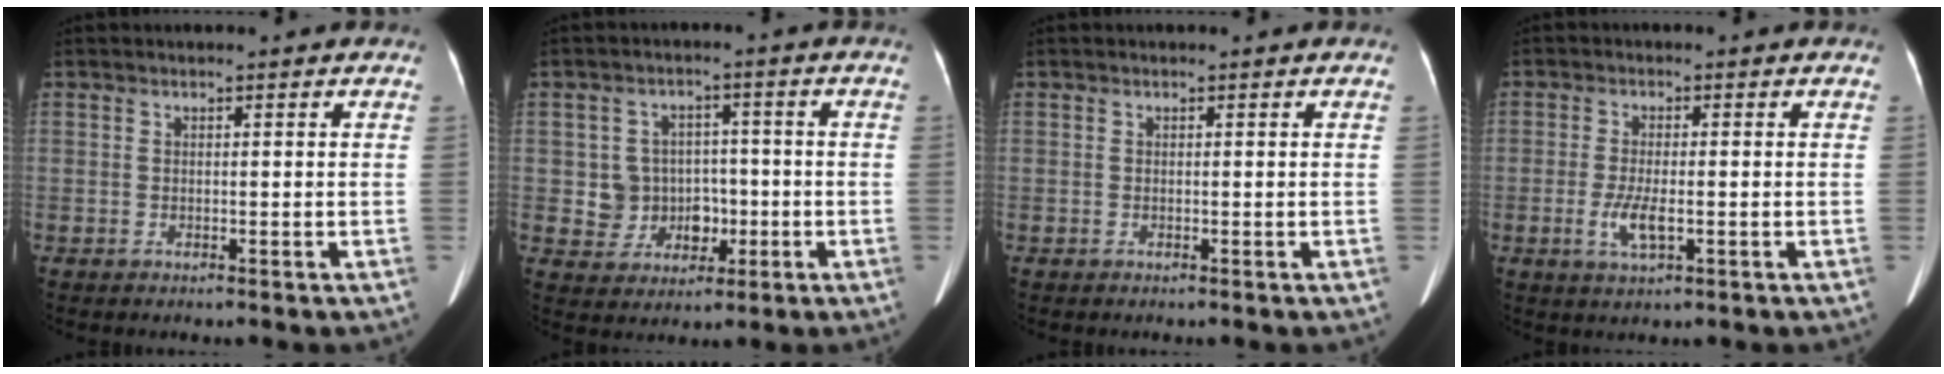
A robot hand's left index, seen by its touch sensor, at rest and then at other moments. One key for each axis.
{"total": 6.2, "fx": -0.8, "fy": 6.0, "fz": 1.3, "tx": -0.020, "ty": 0.019, "tz": -0.005}
{"total": 0.0}
{"total": 4.0, "fx": -1.1, "fy": 1.1, "fz": 3.7, "tx": -0.083, "ty": -0.006, "tz": -0.017}